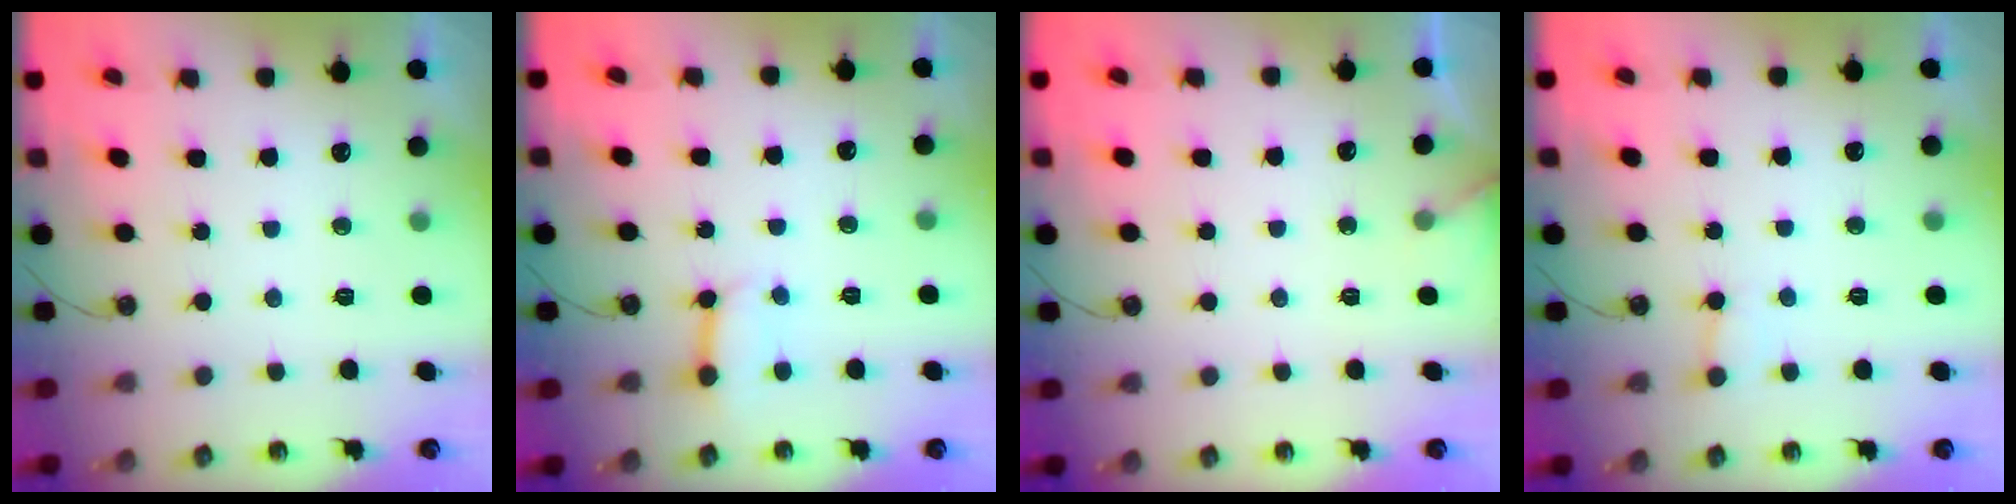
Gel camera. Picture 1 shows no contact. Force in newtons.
{"total": 5.7, "press": 5.7, "slide": 0.7}
{"total": 2.5, "press": 2.5, "slide": 0.3}
{"total": 5.9, "press": 5.8, "slide": 0.6}